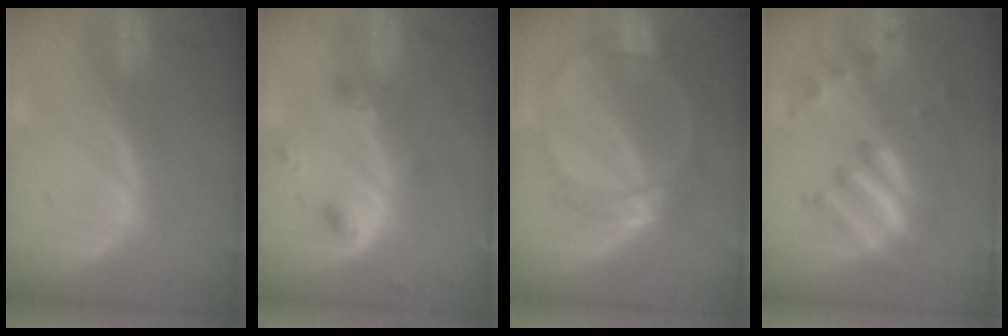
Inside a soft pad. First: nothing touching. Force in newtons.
{"total": 4.2, "press": 3.9, "slide": 1.5}
{"total": 7.1, "press": 6.3, "slide": 3.2}
{"total": 9.6, "press": 8.2, "slide": 4.9}